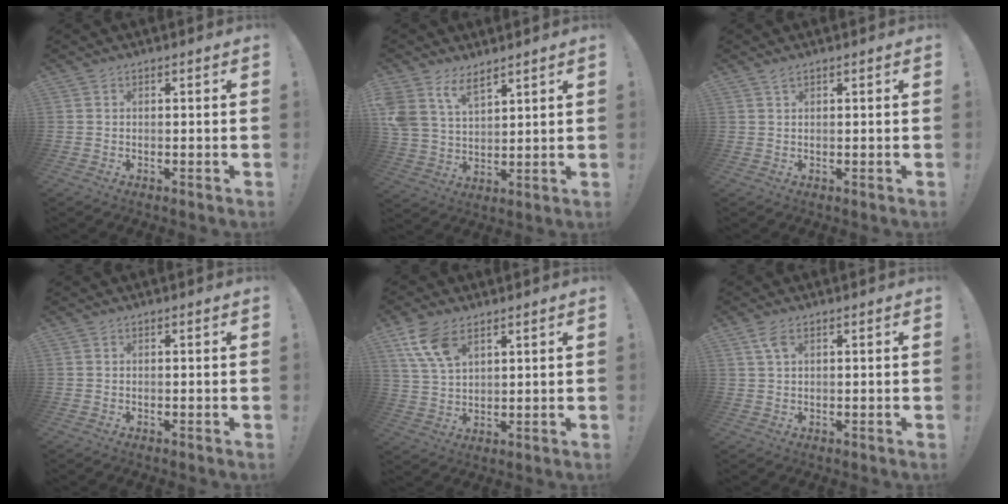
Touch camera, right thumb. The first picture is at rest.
{"total": 9.3, "force": [6.7, 4.9, 4.2], "torque": [-0.103, -0.034, 0.133]}
{"total": 1.2, "force": [0.8, 0.2, 0.9], "torque": [-0.018, 0.002, 0.013]}
{"total": 0.0}
{"total": 9.9, "force": [5.5, 5.4, 6.3], "torque": [-0.124, -0.016, 0.107]}
{"total": 3.6, "force": [1.5, 1.6, 2.9], "torque": [-0.063, 0.003, 0.028]}